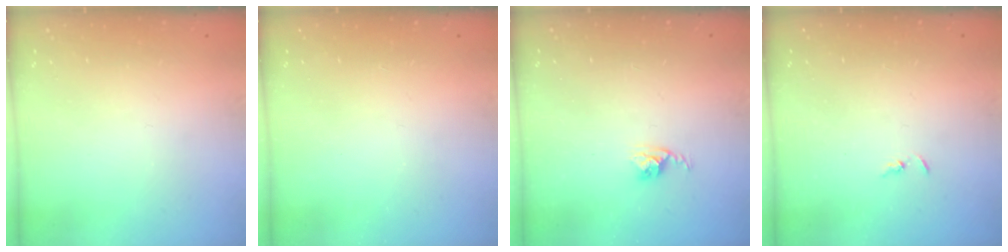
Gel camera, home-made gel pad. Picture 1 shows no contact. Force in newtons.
{"total": 1.7, "press": 1.7, "slide": 0.2}
{"total": 2.5, "press": 2.5, "slide": 0.4}
{"total": 1.3, "press": 1.2, "slide": 0.3}